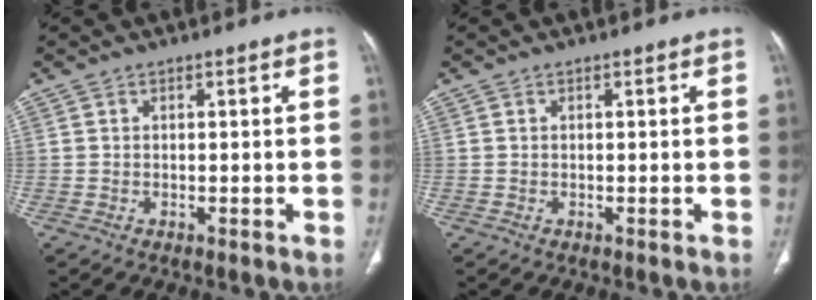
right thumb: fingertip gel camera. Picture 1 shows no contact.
{"total": 0.0}